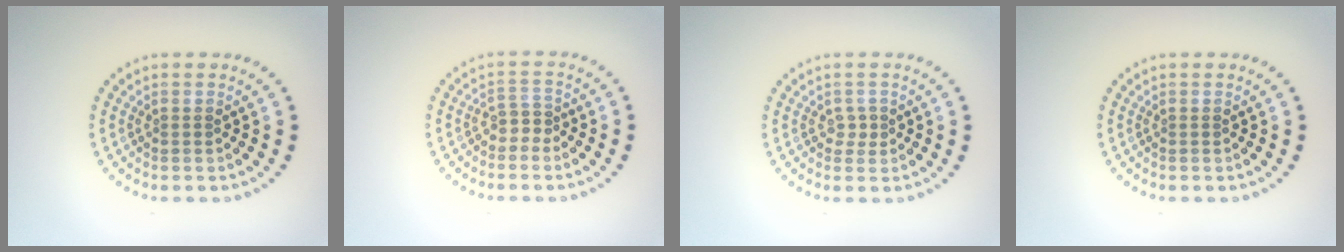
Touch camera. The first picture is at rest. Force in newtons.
{"total": 1.6, "press": 1.2, "slide": 1.0}
{"total": 1.0, "press": 0.9, "slide": 0.5}
{"total": 0.0}